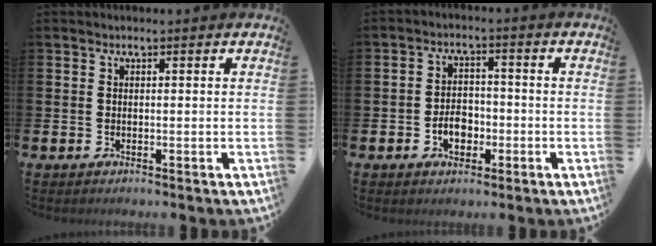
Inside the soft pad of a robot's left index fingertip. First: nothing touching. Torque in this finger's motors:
{"motor_torque": [0.84, 0.34, 0.07, 0.12]}